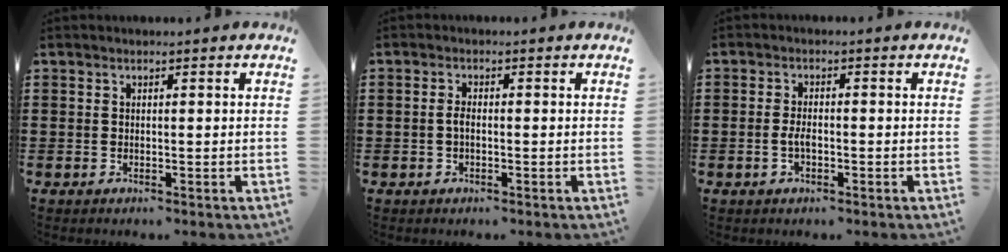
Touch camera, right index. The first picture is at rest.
{"total": 1.5, "force": [-0.3, 0.4, 1.4], "torque": [-0.035, -0.007, -0.008]}
{"total": 2.5, "force": [-0.8, 1.1, 2.2], "torque": [-0.050, -0.001, -0.016]}